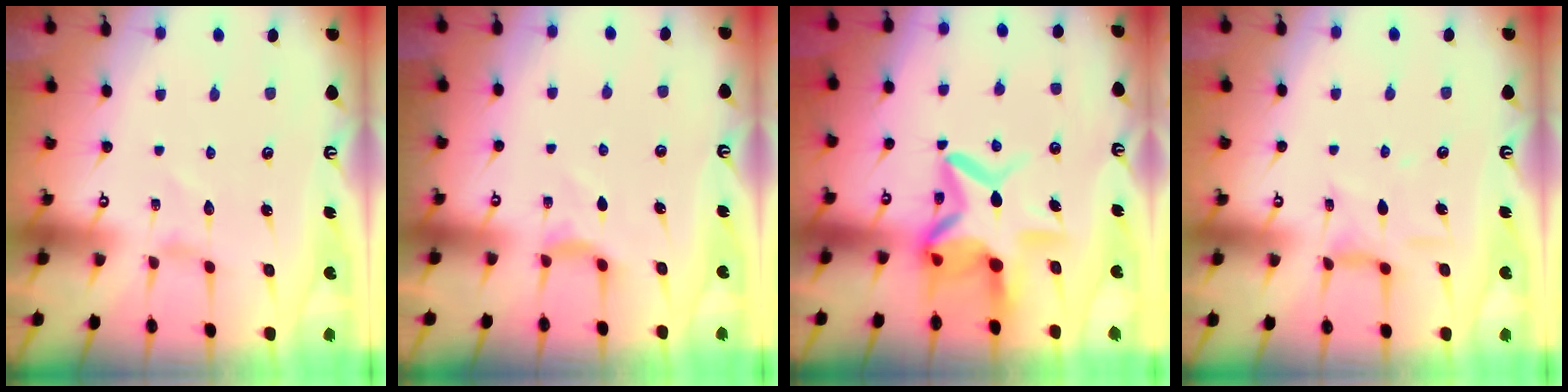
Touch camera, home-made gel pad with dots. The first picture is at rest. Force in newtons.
{"total": 5.5, "press": 5.4, "slide": 0.7}
{"total": 13.7, "press": 13.6, "slide": 1.9}
{"total": 7.0, "press": 7.0, "slide": 0.6}